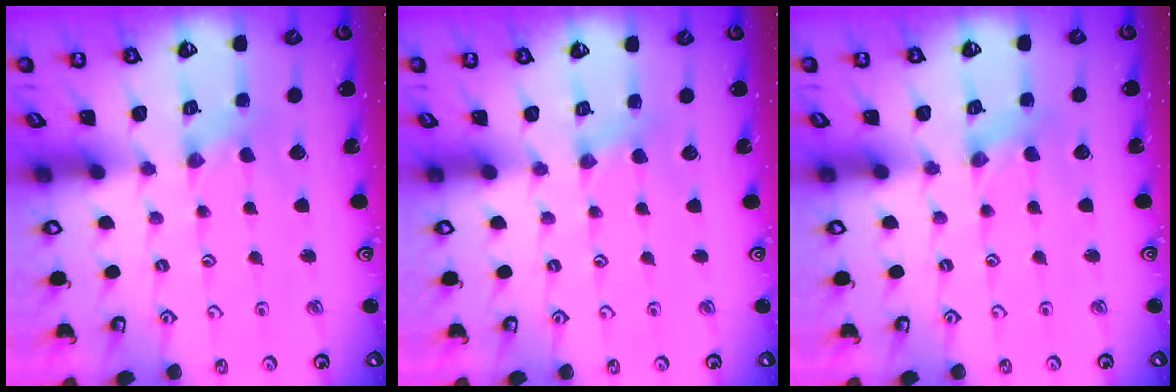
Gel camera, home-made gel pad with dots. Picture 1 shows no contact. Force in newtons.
{"total": 2.3, "press": 2.2, "slide": 0.5}
{"total": 1.0, "press": 0.9, "slide": 0.3}